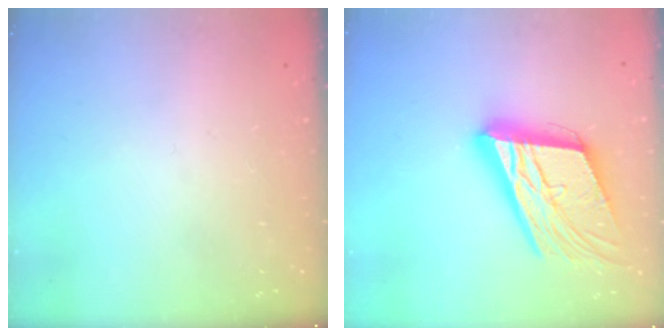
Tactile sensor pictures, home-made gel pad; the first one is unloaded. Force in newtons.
{"total": 25.1, "press": 24.8, "slide": 4.1}